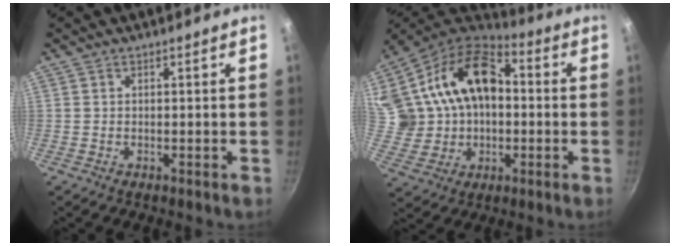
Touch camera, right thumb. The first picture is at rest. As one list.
[{"total": 24.9, "force": [3.1, 18.6, 16.2], "torque": [-0.327, 0.052, 0.057]}]